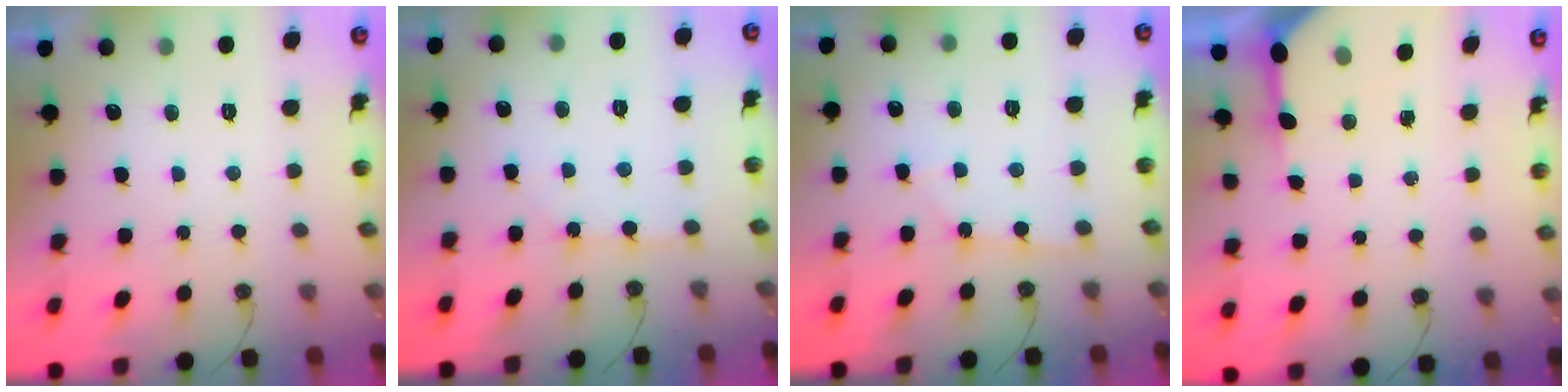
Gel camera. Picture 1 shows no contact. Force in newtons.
{"total": 3.2, "press": 3.1, "slide": 0.4}
{"total": 1.2, "press": 1.2, "slide": 0.1}
{"total": 6.7, "press": 6.7, "slide": 0.7}